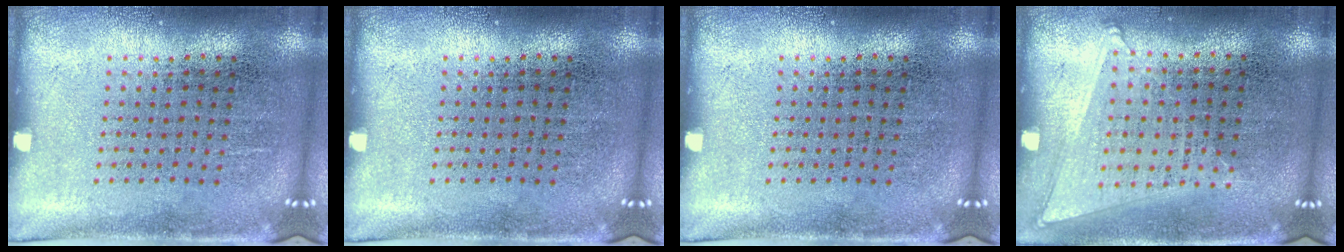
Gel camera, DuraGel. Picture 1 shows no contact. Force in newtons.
{"total": 0.0}
{"total": 0.0}
{"total": 1.0, "press": 0.9, "slide": 0.5}